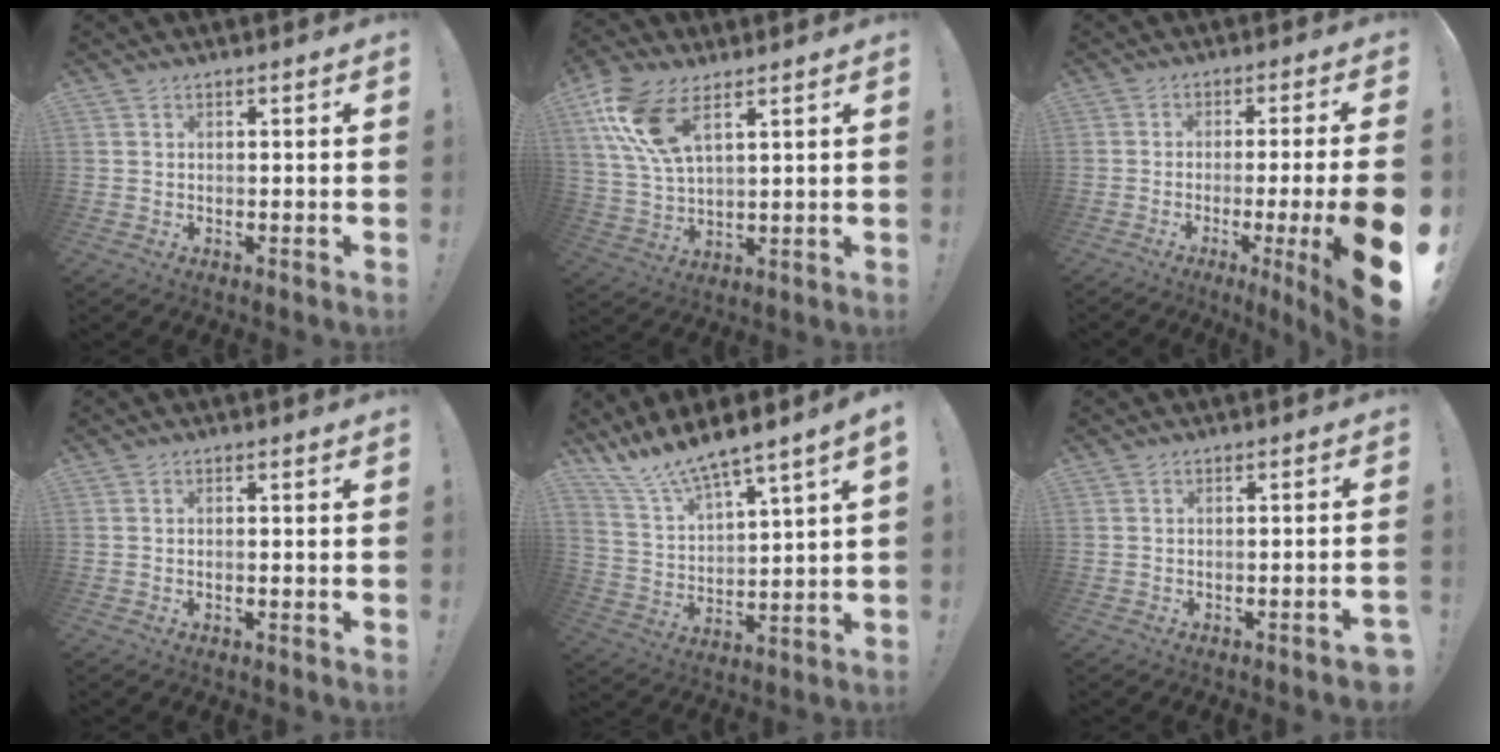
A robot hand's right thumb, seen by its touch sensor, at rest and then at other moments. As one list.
[{"total": 13.5, "force": [7.3, 6.2, 9.5], "torque": [-0.210, -0.022, 0.137]}, {"total": 13.0, "force": [-4.0, 0.1, 12.4], "torque": [-0.175, 0.005, -0.054]}, {"total": 0.8, "force": [-0.7, -0.2, 0.3], "torque": [-0.014, 0.002, -0.011]}, {"total": 9.4, "force": [8.7, 0.3, 3.5], "torque": [-0.094, -0.073, 0.156]}, {"total": 3.0, "force": [-1.9, 0.0, 2.4], "torque": [-0.042, 0.006, -0.028]}]